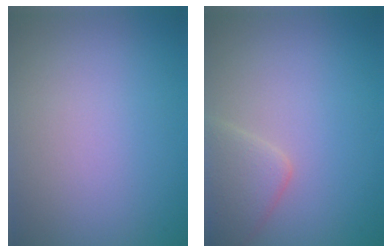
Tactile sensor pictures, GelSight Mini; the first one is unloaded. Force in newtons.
{"total": 2.9, "press": 2.9, "slide": 0.2}